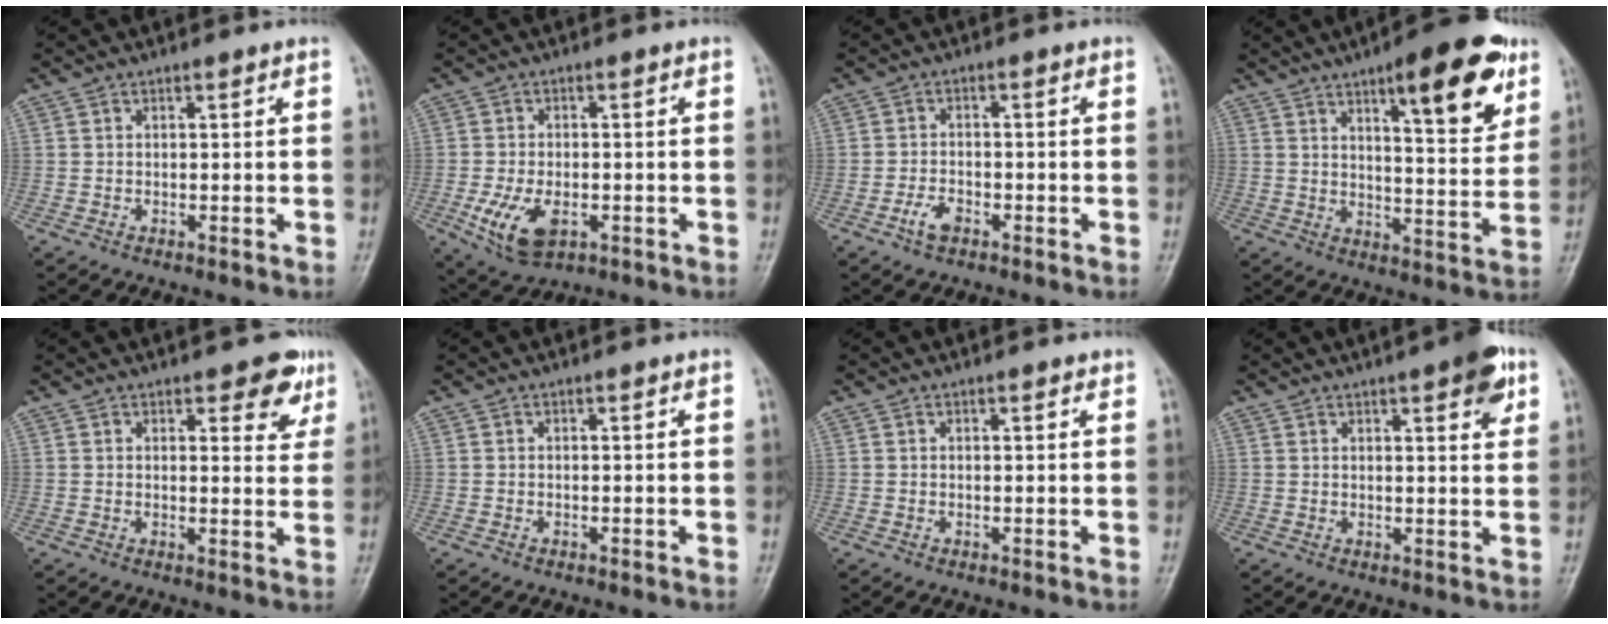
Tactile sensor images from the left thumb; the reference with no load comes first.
{"total": 8.3, "force": [-2.8, 4.6, 6.3], "torque": [-0.122, -0.001, -0.040]}
{"total": 3.3, "force": [-2.0, 1.7, 2.1], "torque": [-0.042, 0.014, -0.037]}
{"total": 16.7, "force": [9.1, 4.9, 13.2], "torque": [-0.151, -0.039, 0.125]}
{"total": 6.4, "force": [3.8, 3.1, 4.2], "torque": [-0.018, -0.016, 0.041]}
{"total": 0.0}
{"total": 0.8, "force": [0.5, 0.2, 0.6], "torque": [-0.009, -0.001, 0.005]}
{"total": 7.5, "force": [3.8, 2.1, 6.0], "torque": [-0.064, -0.011, 0.043]}